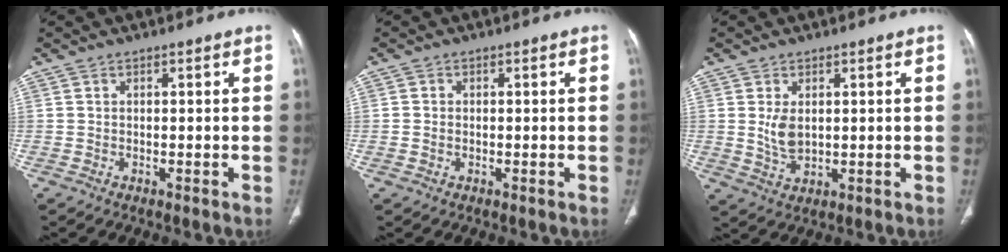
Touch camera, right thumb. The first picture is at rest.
{"total": 1.2, "force": [-0.1, 1.0, 0.7], "torque": [-0.015, 0.004, -0.002]}
{"total": 4.4, "force": [0.8, 2.6, 3.5], "torque": [-0.065, -0.012, 0.023]}